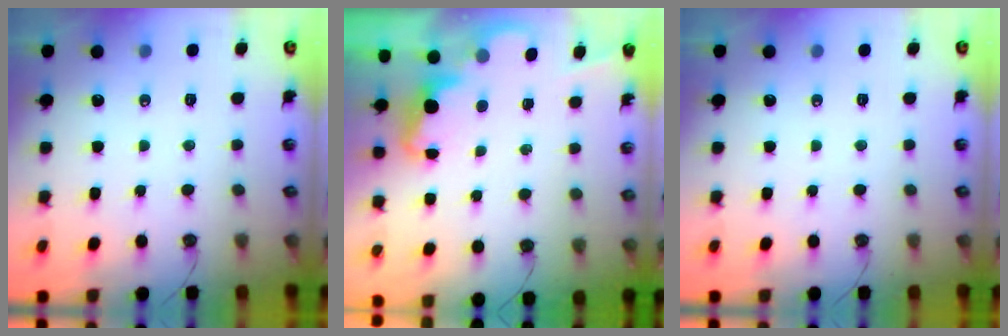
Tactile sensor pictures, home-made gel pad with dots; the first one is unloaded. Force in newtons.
{"total": 2.3, "press": 2.2, "slide": 0.5}
{"total": 0.0}